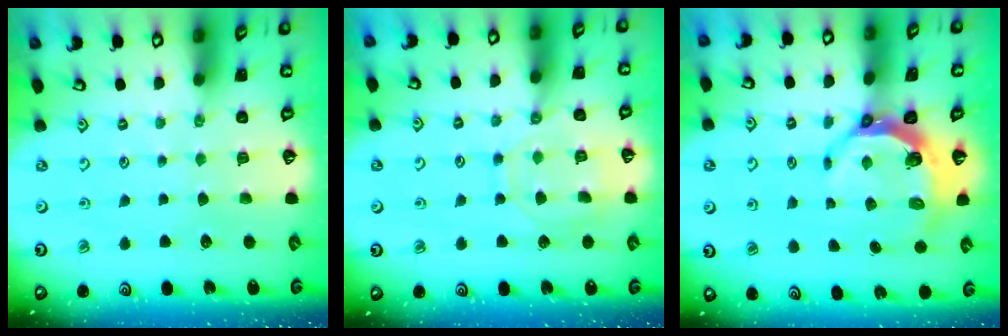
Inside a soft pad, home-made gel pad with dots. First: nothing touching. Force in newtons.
{"total": 10.5, "press": 10.4, "slide": 1.0}
{"total": 6.5, "press": 5.3, "slide": 3.8}